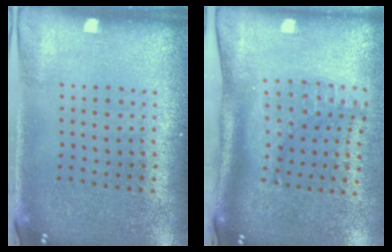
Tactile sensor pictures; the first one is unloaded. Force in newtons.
{"total": 2.1, "press": 1.4, "slide": 1.6}